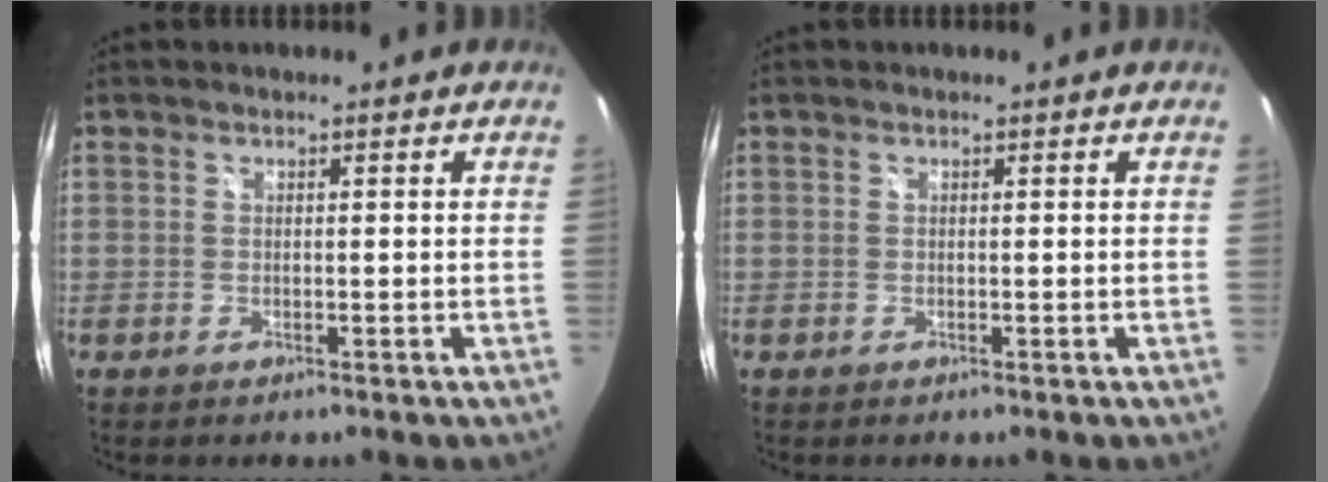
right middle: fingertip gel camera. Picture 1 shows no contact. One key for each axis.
{"total": 0.0}